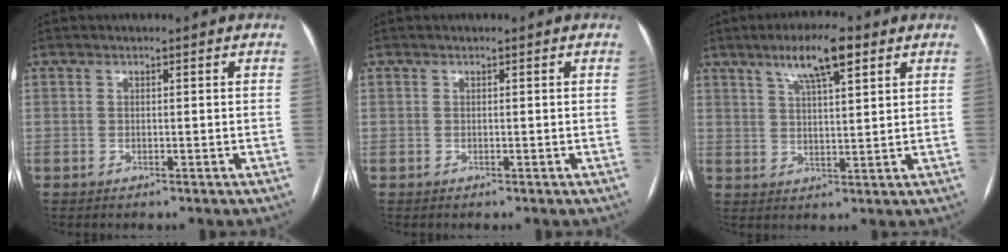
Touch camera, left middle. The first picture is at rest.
{"total": 0.0}
{"total": 8.0, "force": [4.8, 1.4, 6.2], "torque": [-0.114, 0.011, 0.083]}